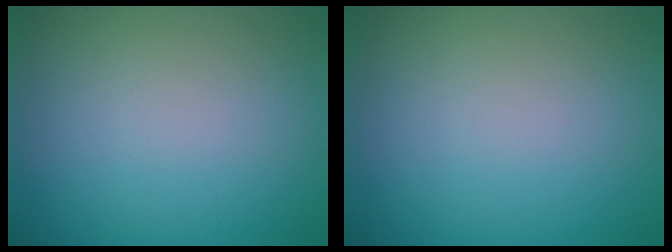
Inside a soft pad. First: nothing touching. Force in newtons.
{"total": 0.0}